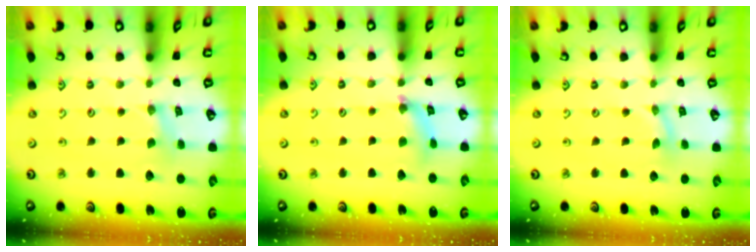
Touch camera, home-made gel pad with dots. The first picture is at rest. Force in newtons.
{"total": 5.0, "press": 5.0, "slide": 0.5}
{"total": 0.0}